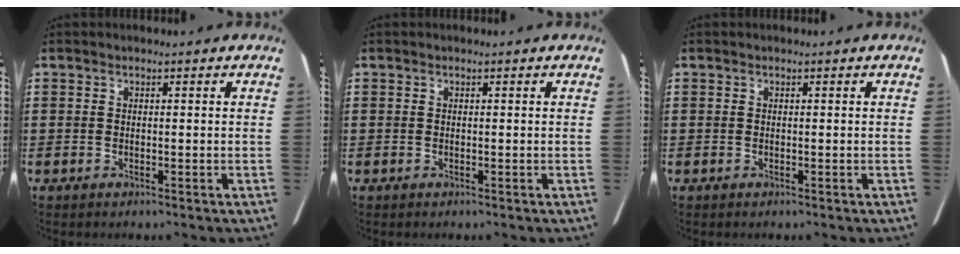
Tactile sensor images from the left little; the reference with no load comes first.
{"total": 0.0}
{"total": 0.0}